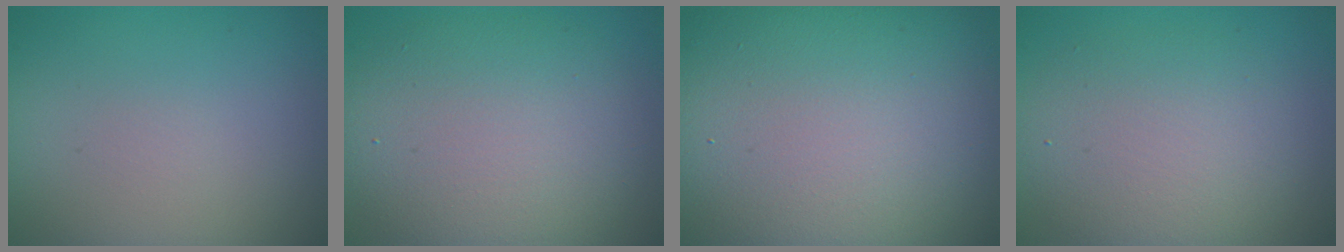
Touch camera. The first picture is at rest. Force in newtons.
{"total": 8.0, "press": 7.9, "slide": 0.8}
{"total": 21.1, "press": 21.0, "slide": 1.3}
{"total": 5.1, "press": 5.1, "slide": 0.2}